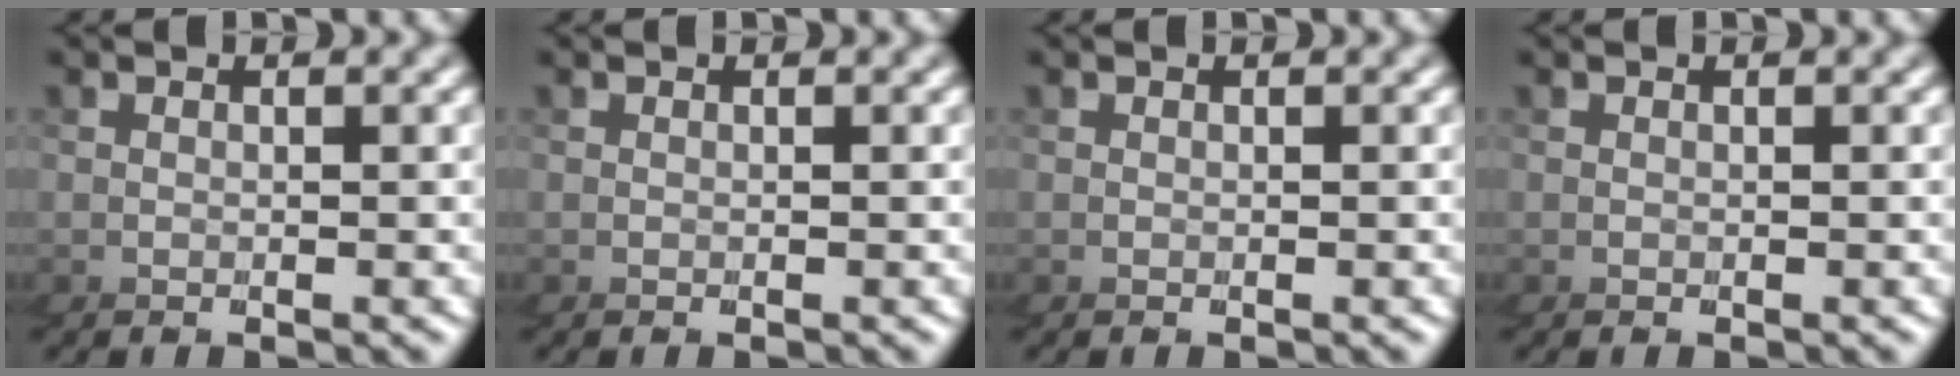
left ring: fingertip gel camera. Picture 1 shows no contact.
{"total": 0.0}
{"total": 0.0}
{"total": 0.0}